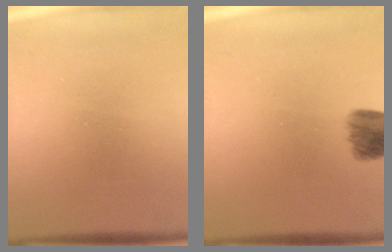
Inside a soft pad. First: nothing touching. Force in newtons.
{"total": 6.0}